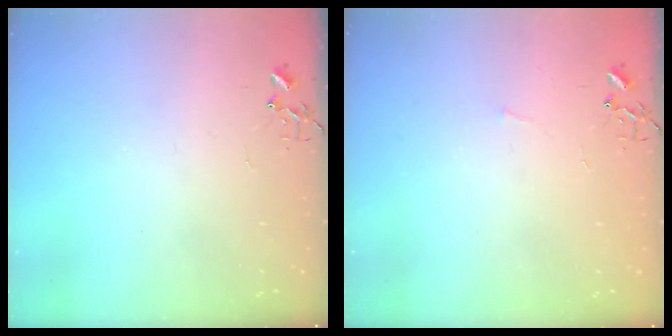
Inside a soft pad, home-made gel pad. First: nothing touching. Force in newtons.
{"total": 2.8, "press": 2.8, "slide": 0.3}